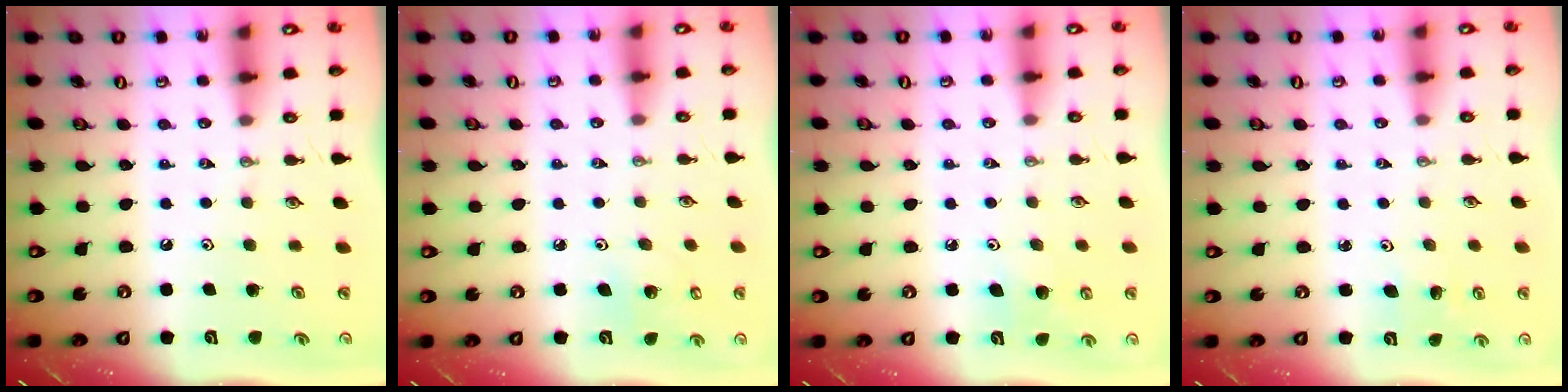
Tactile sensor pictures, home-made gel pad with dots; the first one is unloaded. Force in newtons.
{"total": 4.7, "press": 4.7, "slide": 0.4}
{"total": 5.8, "press": 5.6, "slide": 1.3}
{"total": 3.0, "press": 3.0, "slide": 0.2}